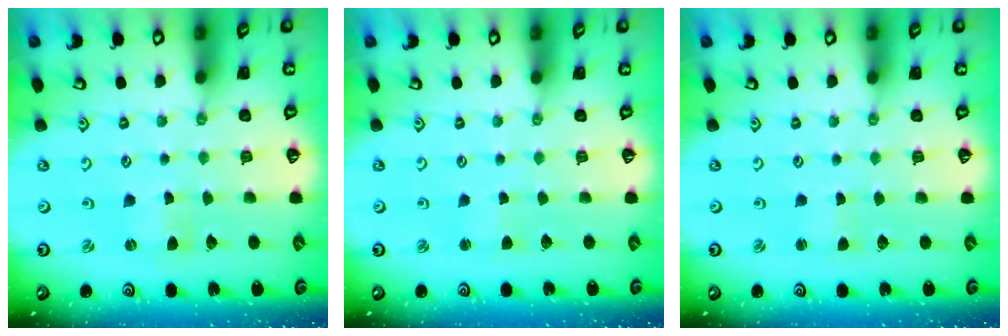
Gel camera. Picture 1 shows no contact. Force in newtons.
{"total": 2.1, "press": 2.1, "slide": 0.2}
{"total": 1.0, "press": 1.0, "slide": 0.0}